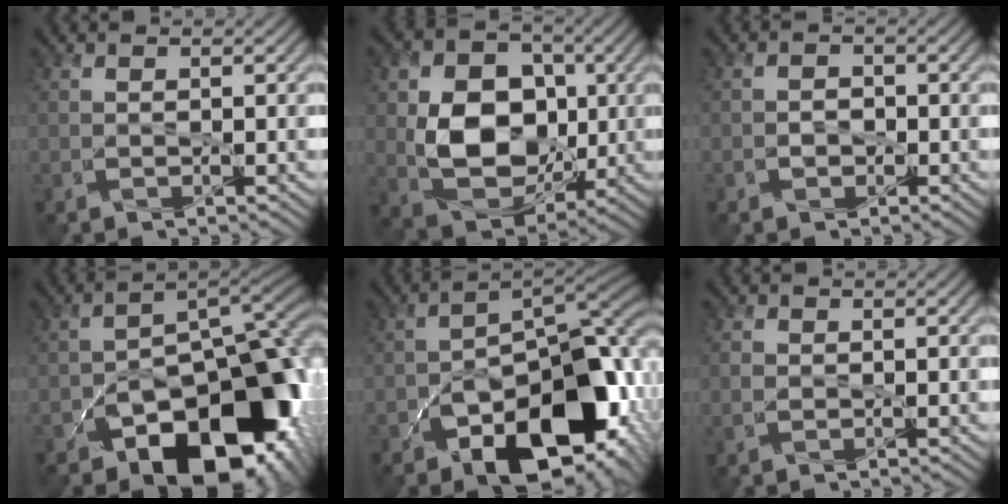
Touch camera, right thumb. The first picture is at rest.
{"total": 10.8, "force": [0.3, 8.3, 6.9], "torque": [-0.139, -0.003, 0.001]}
{"total": 1.1, "force": [-0.4, 1.0, 0.1], "torque": [0.004, 0.003, -0.012]}
{"total": 18.6, "force": [-9.4, 10.8, 11.9], "torque": [-0.130, -0.037, -0.131]}
{"total": 15.5, "force": [-7.0, 8.7, 10.7], "torque": [-0.129, -0.022, -0.116]}
{"total": 1.2, "force": [0.0, 0.9, 0.7], "torque": [-0.015, 0.000, -0.003]}